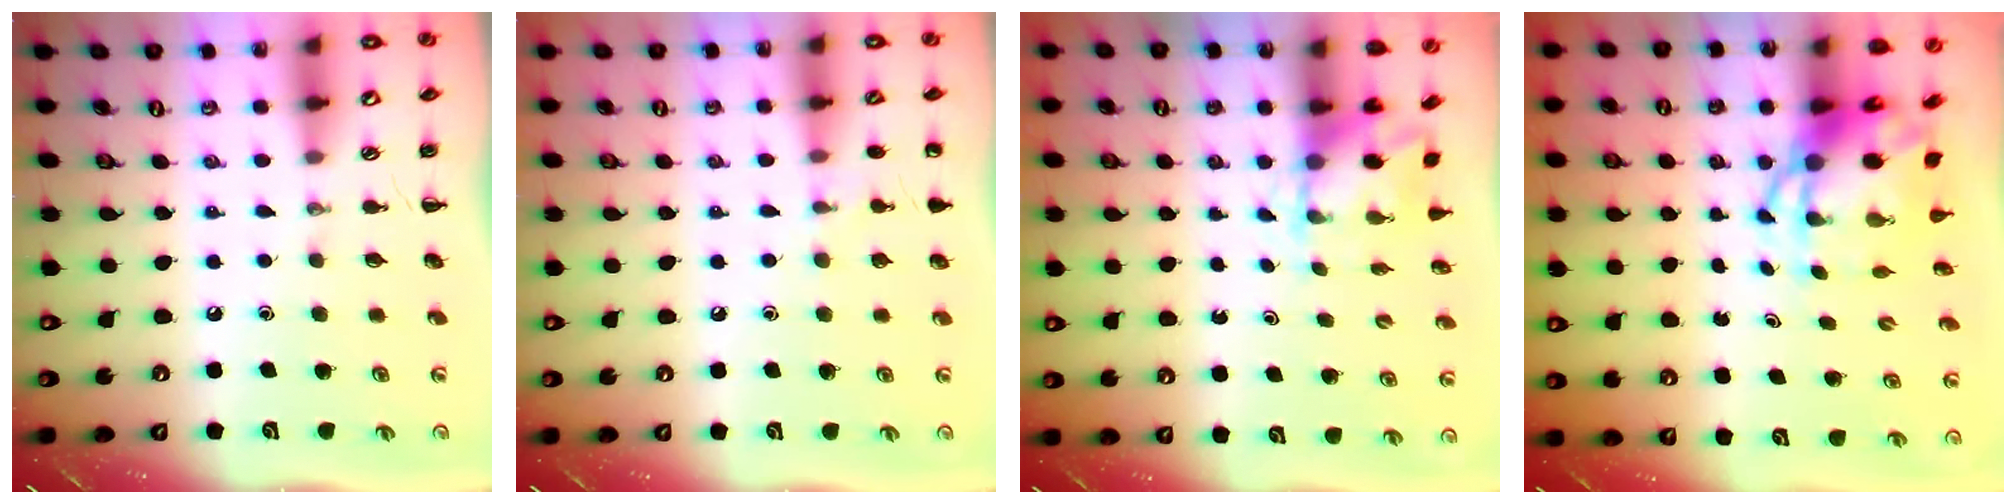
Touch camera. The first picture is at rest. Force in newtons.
{"total": 6.7, "press": 6.5, "slide": 1.5}
{"total": 2.7, "press": 2.5, "slide": 0.9}
{"total": 6.7, "press": 6.4, "slide": 2.0}